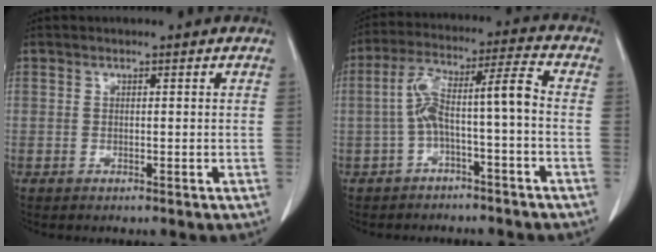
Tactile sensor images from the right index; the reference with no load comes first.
{"total": 8.6, "force": [-1.8, 0.6, 8.4], "torque": [-0.155, 0.045, -0.035]}